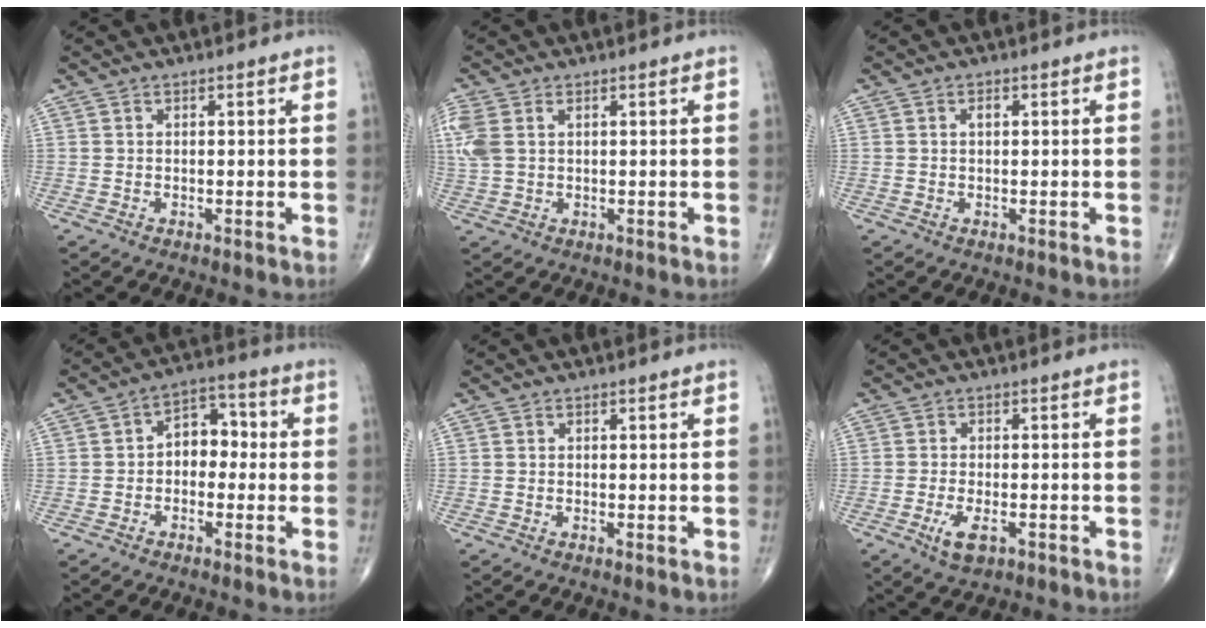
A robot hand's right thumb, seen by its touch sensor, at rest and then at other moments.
{"total": 6.7, "force": [1.9, 4.2, 4.9], "torque": [-0.147, 0.016, 0.046]}
{"total": 1.2, "force": [0.3, 0.7, 1.0], "torque": [-0.016, 0.002, 0.005]}
{"total": 6.9, "force": [-0.4, 4.9, 4.9], "torque": [-0.041, 0.030, -0.021]}
{"total": 0.0}
{"total": 4.2, "force": [-1.9, 1.9, 3.3], "torque": [-0.062, -0.002, -0.029]}